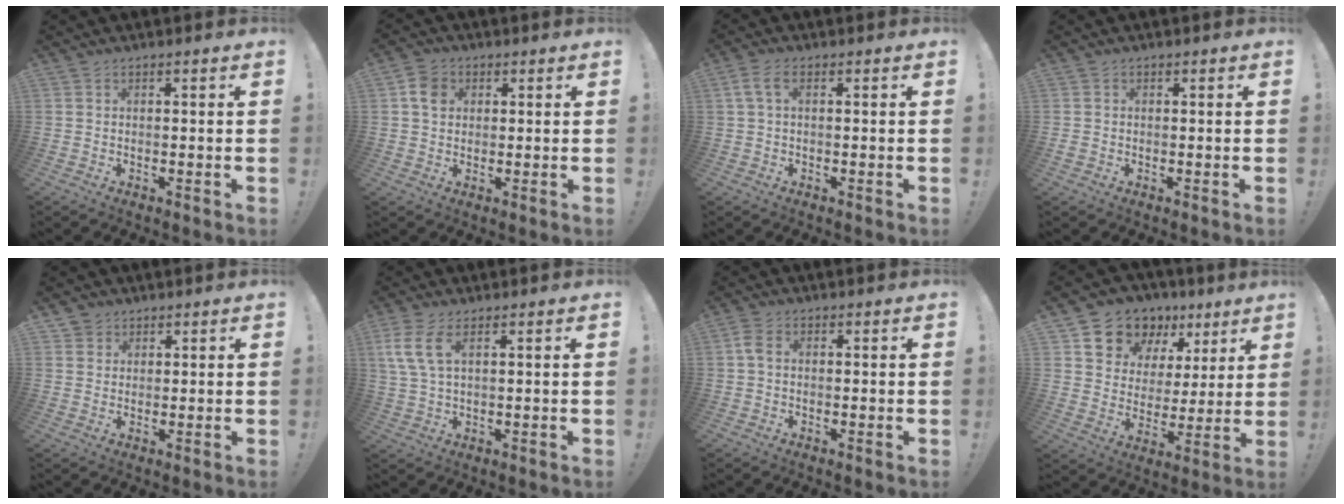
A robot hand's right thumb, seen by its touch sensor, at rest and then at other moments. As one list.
[{"total": 5.8, "force": [1.7, 4.8, 2.8], "torque": [-0.039, 0.004, 0.034]}, {"total": 3.7, "force": [1.0, 1.8, 3.1], "torque": [-0.060, 0.006, 0.021]}, {"total": 1.0, "force": [-0.3, 0.9, 0.3], "torque": [-0.008, 0.003, -0.004]}, {"total": 2.7, "force": [1.6, 2.2, 0.1], "torque": [0.006, -0.009, 0.028]}, {"total": 7.4, "force": [3.2, 3.0, 5.9], "torque": [-0.114, -0.006, 0.062]}, {"total": 3.1, "force": [0.4, 2.0, 2.3], "torque": [-0.047, 0.008, 0.010]}, {"total": 13.0, "force": [8.3, 9.3, 3.7], "torque": [-0.066, -0.056, 0.165]}]